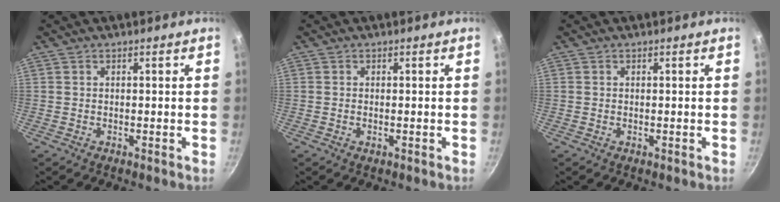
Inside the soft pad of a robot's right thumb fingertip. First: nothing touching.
{"total": 0.8, "force": [-0.2, 0.4, 0.7], "torque": [-0.014, 0.001, -0.003]}
{"total": 0.0}